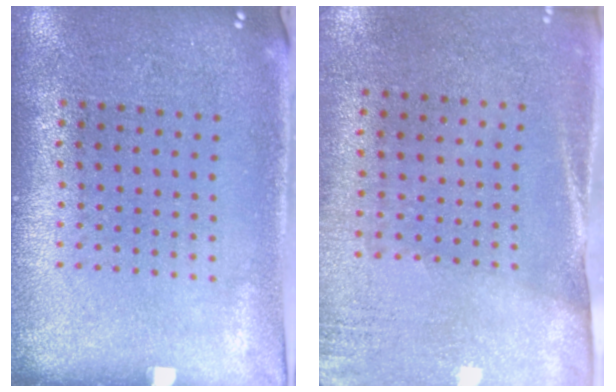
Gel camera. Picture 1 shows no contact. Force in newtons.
{"total": 2.6, "press": 2.3, "slide": 1.3}